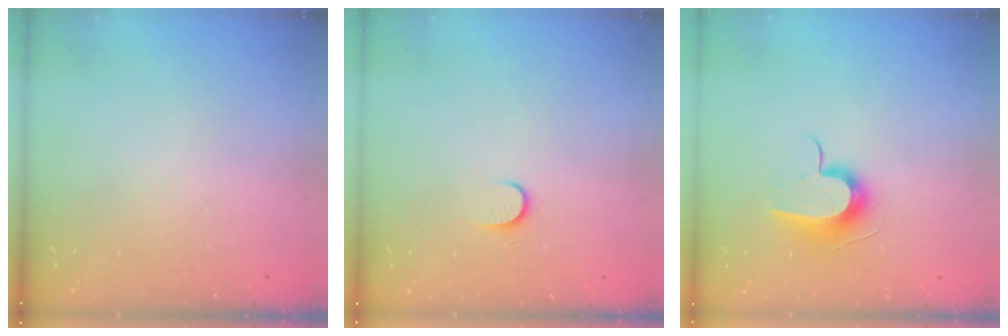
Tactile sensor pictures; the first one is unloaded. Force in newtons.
{"total": 5.3, "press": 5.3, "slide": 0.5}
{"total": 10.8, "press": 10.8, "slide": 0.2}